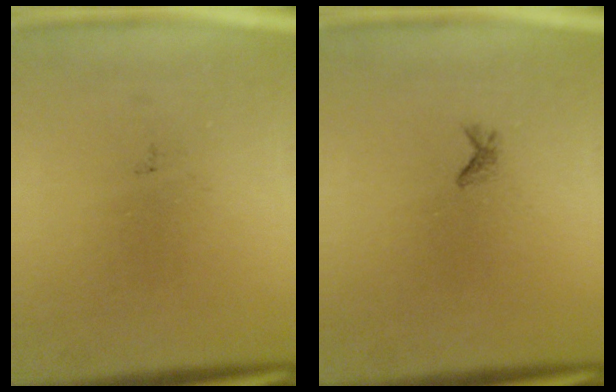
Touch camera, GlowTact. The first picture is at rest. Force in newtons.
{"total": 0.6}